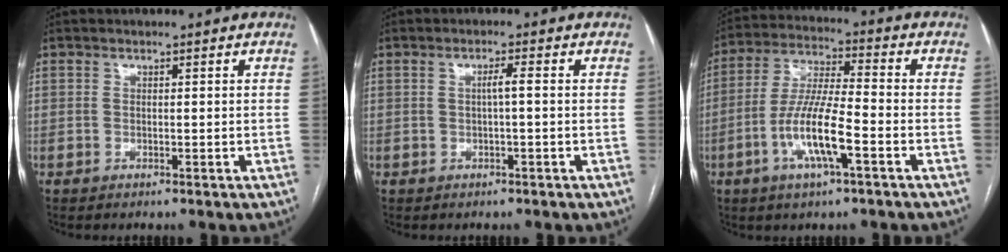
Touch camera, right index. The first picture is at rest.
{"total": 1.8, "force": [-0.1, 0.0, 1.8], "torque": [-0.031, 0.004, 0.000]}
{"total": 11.3, "force": [-4.2, 1.6, 10.3], "torque": [-0.208, -0.002, -0.080]}